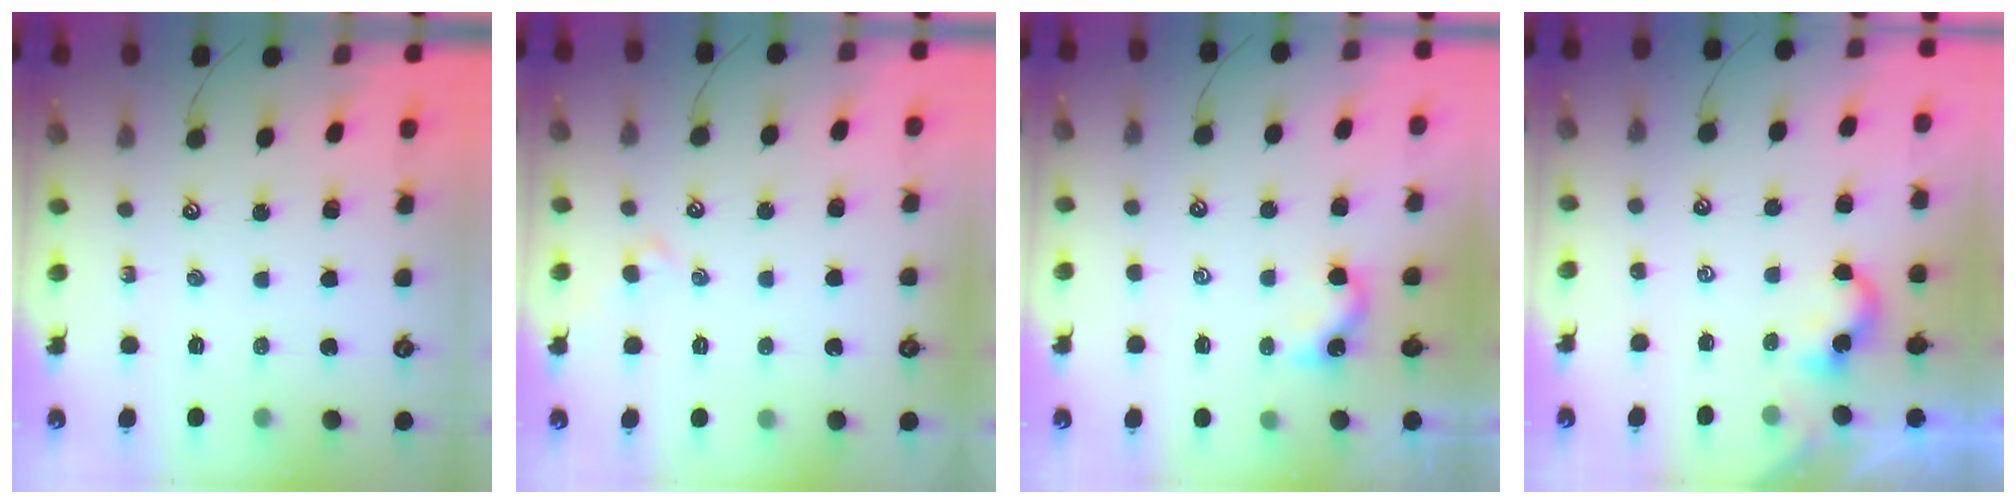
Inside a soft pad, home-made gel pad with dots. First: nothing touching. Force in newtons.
{"total": 1.3, "press": 1.2, "slide": 0.5}
{"total": 1.2, "press": 1.1, "slide": 0.2}
{"total": 1.6, "press": 1.5, "slide": 0.2}